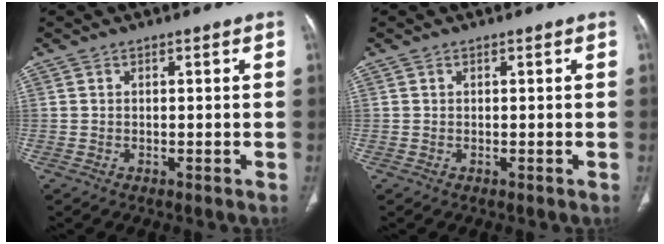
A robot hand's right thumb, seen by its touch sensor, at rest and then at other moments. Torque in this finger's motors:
{"motor_torque": [0.40, 0.16, -0.30, 0.18, -0.02]}